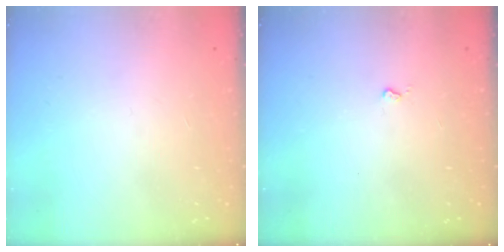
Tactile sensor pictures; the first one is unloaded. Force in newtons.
{"total": 2.6, "press": 2.6, "slide": 0.4}